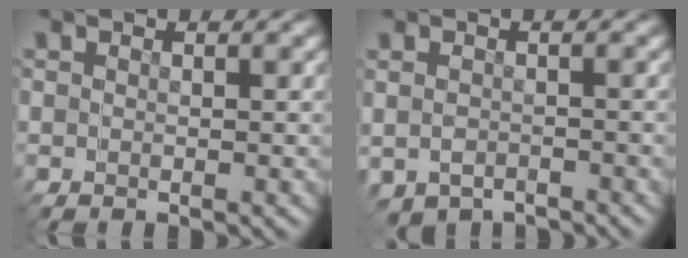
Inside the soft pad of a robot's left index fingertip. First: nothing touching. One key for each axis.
{"total": 1.4, "fx": -0.8, "fy": -0.8, "fz": -0.9, "tx": 0.000, "ty": -0.005, "tz": -0.008}